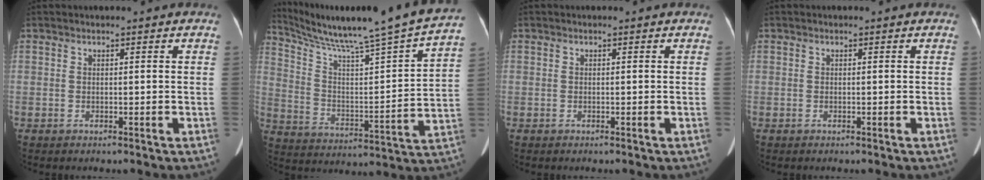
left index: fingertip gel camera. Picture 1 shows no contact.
{"total": 24.4, "force": [21.3, -1.5, 11.9], "torque": [-0.204, -0.054, 0.312]}
{"total": 0.0}
{"total": 0.0}